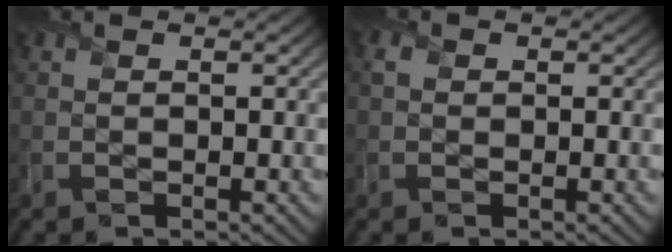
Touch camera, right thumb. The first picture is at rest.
{"total": 1.0, "force": [0.1, 0.9, 0.3], "torque": [-0.005, 0.000, 0.000]}